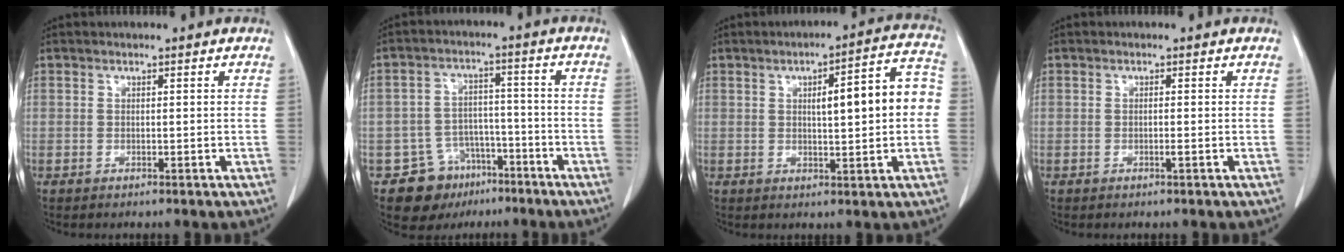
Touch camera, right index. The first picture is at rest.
{"total": 9.1, "force": [-5.6, 6.9, 1.9], "torque": [-0.025, 0.025, -0.079]}
{"total": 10.3, "force": [0.7, 1.9, 10.0], "torque": [-0.133, 0.033, 0.011]}
{"total": 0.7, "force": [-0.2, -0.1, 0.7], "torque": [-0.011, 0.000, -0.002]}